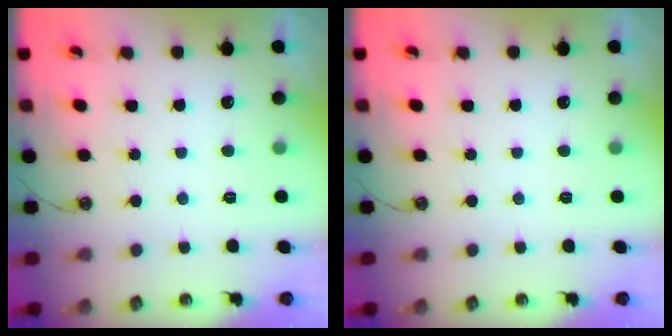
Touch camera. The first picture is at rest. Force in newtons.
{"total": 0.0}